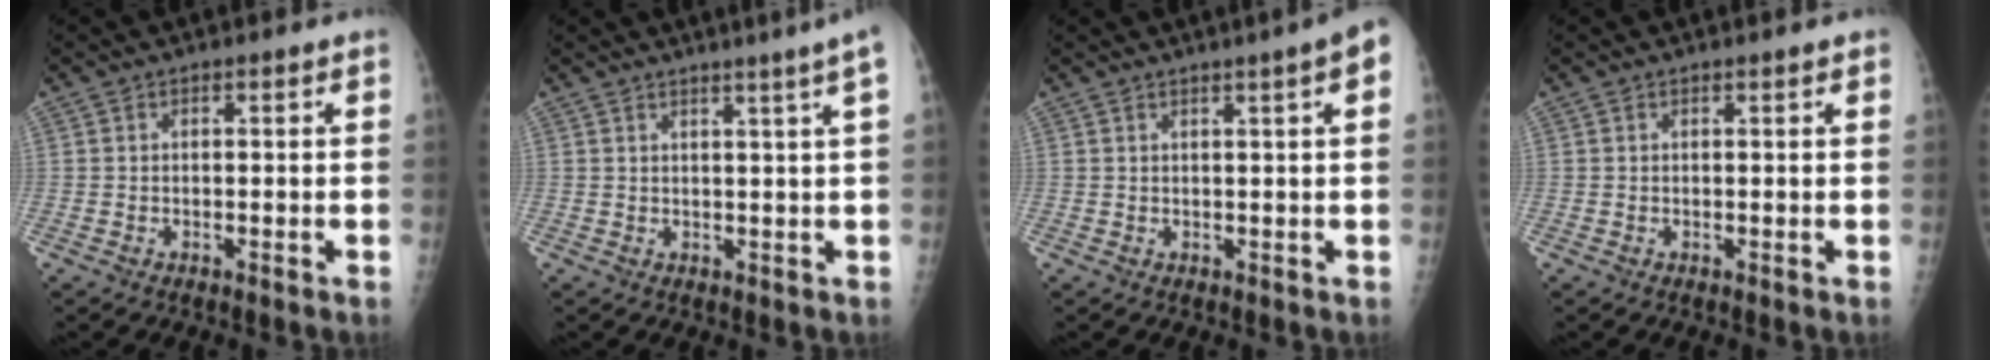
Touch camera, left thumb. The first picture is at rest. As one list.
[{"total": 4.8, "force": [3.0, -1.3, 3.5], "torque": [-0.047, -0.010, 0.039]}, {"total": 4.6, "force": [2.2, 0.1, 4.1], "torque": [-0.048, 0.005, 0.026]}, {"total": 1.0, "force": [0.7, 0.2, 0.6], "torque": [-0.005, 0.002, 0.009]}]